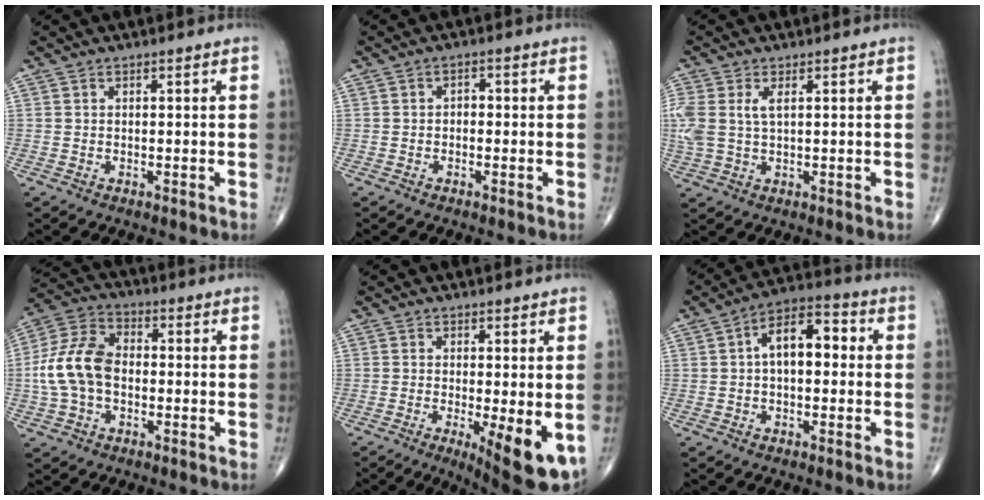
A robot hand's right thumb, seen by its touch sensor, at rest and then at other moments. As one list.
[{"total": 1.6, "force": [-0.3, 1.1, 1.1], "torque": [-0.004, 0.007, -0.011]}, {"total": 6.8, "force": [1.4, 3.5, 5.6], "torque": [-0.153, 0.011, 0.037]}, {"total": 12.5, "force": [-1.1, 8.2, 9.3], "torque": [-0.185, 0.034, -0.028]}, {"total": 10.2, "force": [-2.8, 2.8, 9.4], "torque": [-0.124, -0.022, -0.035]}, {"total": 9.9, "force": [0.9, 5.4, 8.3], "torque": [-0.115, 0.033, 0.002]}]